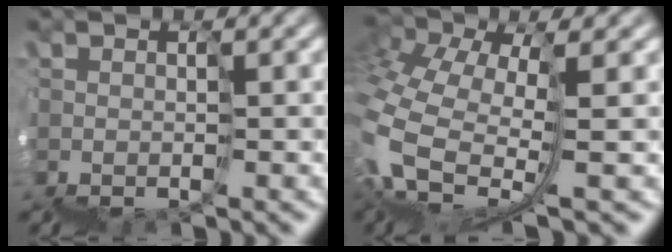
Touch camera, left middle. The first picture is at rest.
{"total": 3.8, "force": [-0.4, 2.3, 3.1], "torque": [-0.098, 0.010, -0.020]}